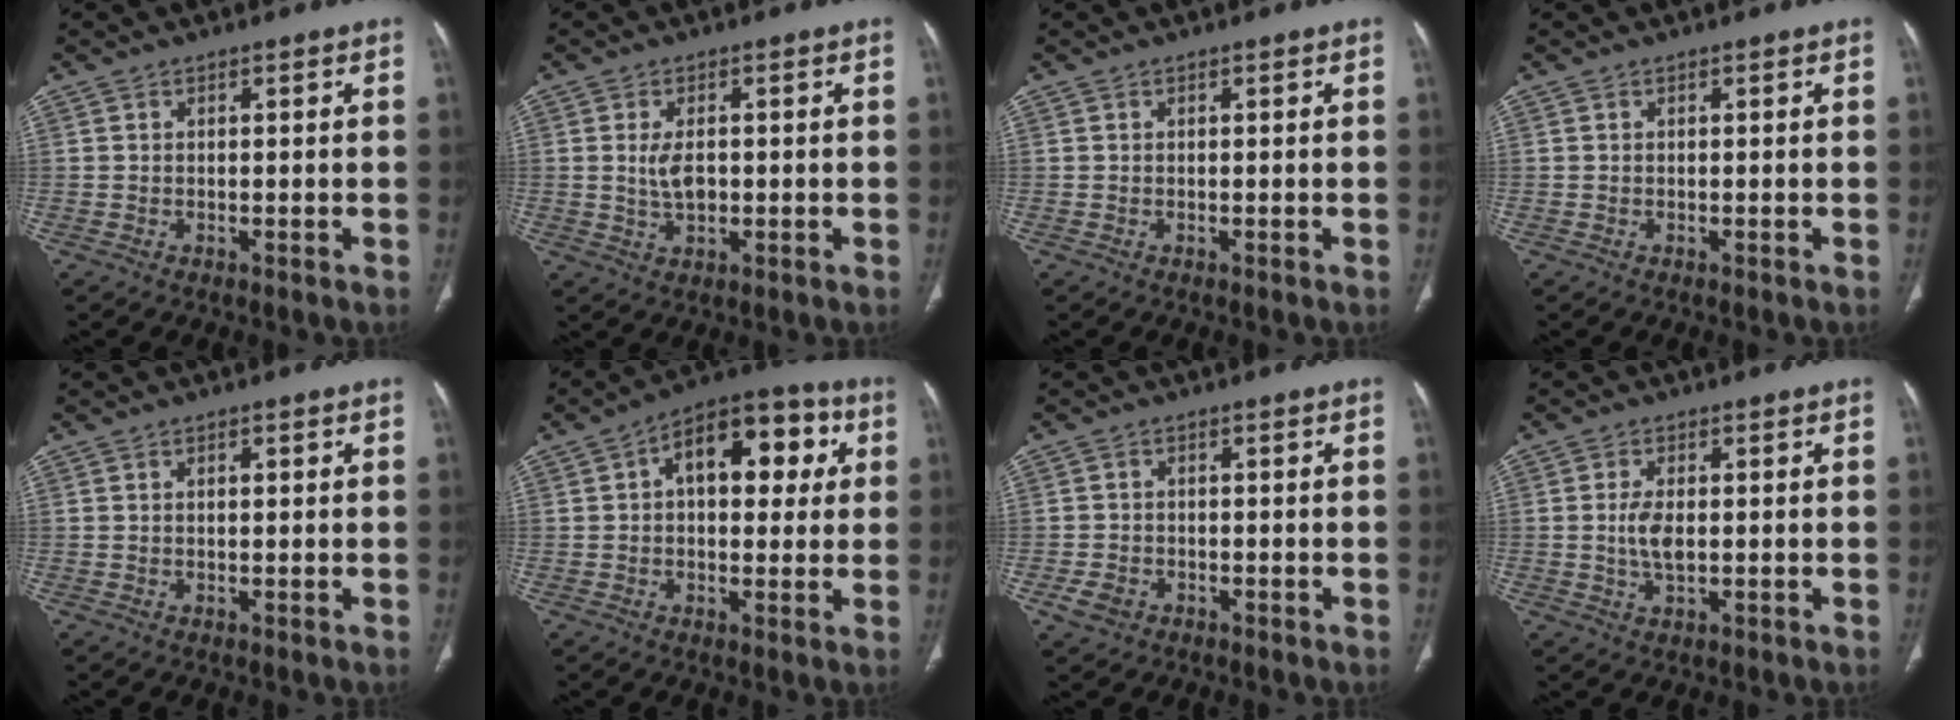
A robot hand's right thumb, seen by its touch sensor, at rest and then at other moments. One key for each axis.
{"total": 4.3, "fx": 0.1, "fy": 2.4, "fz": 3.5, "tx": -0.068, "ty": -0.003, "tz": 0.007}
{"total": 0.0}
{"total": 0.0}
{"total": 1.0, "fx": 0.3, "fy": 0.4, "fz": 0.9, "tx": -0.015, "ty": 0.003, "tz": 0.006}
{"total": 15.1, "fx": 3.6, "fy": 8.5, "fz": 12.0, "tx": -0.128, "ty": 0.026, "tz": 0.046}
{"total": 3.3, "fx": -1.5, "fy": 2.5, "fz": 1.6, "tx": -0.027, "ty": 0.006, "tz": -0.022}
{"total": 4.2, "fx": 0.0, "fy": 2.1, "fz": 3.7, "tx": -0.074, "ty": -0.002, "tz": 0.001}